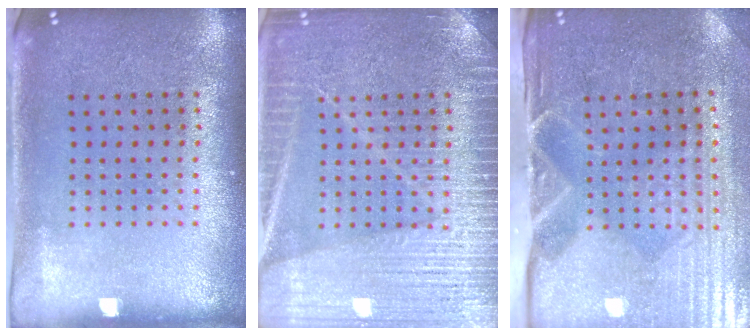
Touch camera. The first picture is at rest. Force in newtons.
{"total": 6.1, "press": 6.1, "slide": 0.9}
{"total": 4.8, "press": 4.2, "slide": 2.4}